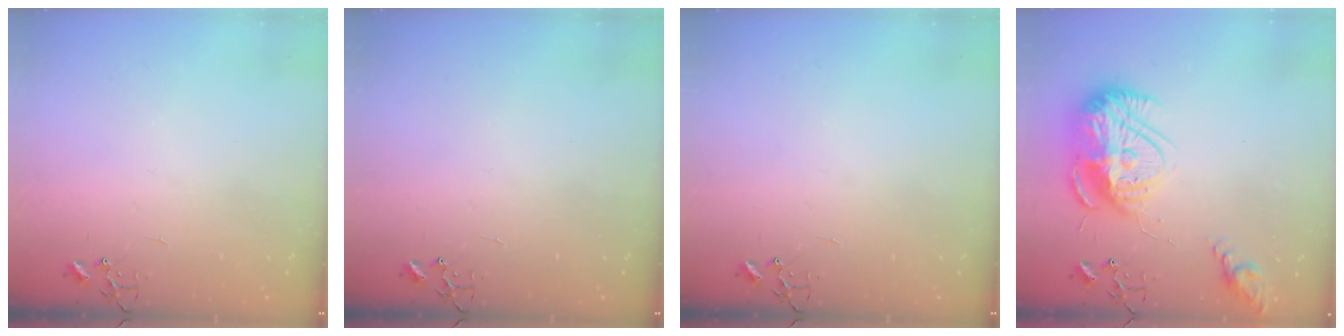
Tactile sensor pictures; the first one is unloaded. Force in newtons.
{"total": 0.0}
{"total": 0.0}
{"total": 18.7, "press": 18.6, "slide": 1.7}